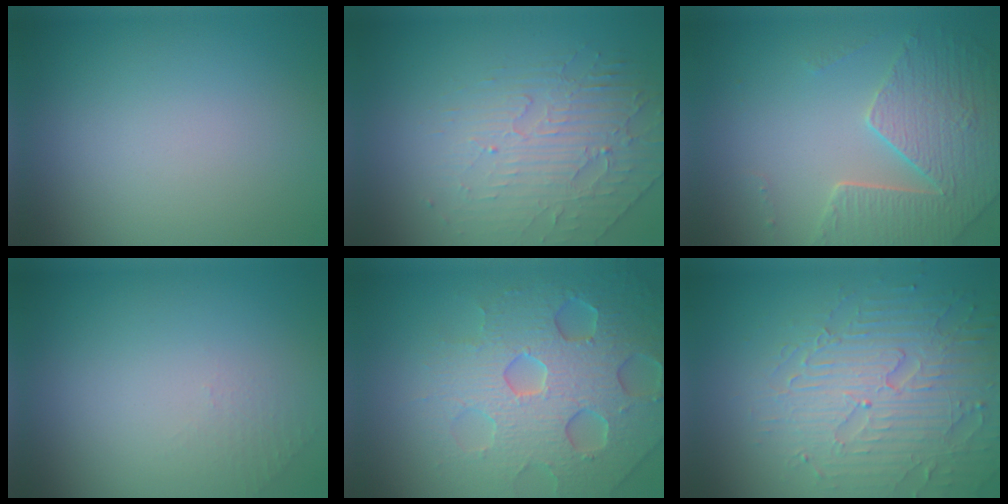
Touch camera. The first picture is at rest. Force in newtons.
{"total": 2.8, "press": 2.3, "slide": 1.6}
{"total": 5.0, "press": 4.5, "slide": 2.1}
{"total": 0.5, "press": 0.4, "slide": 0.4}
{"total": 7.3, "press": 7.2, "slide": 1.5}
{"total": 6.5, "press": 5.4, "slide": 3.6}